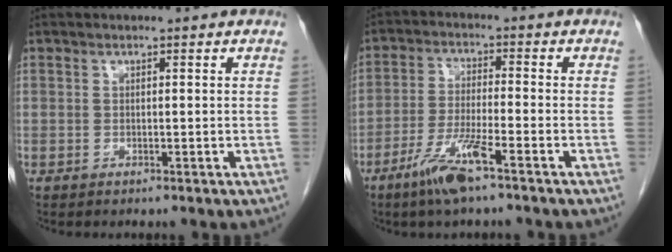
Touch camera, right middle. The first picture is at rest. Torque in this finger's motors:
{"motor_torque": [0.73, -0.51, 0.13, 0.11]}